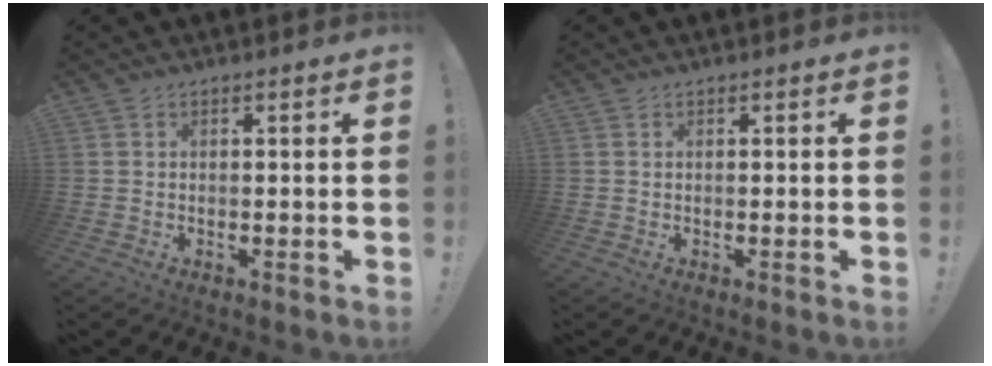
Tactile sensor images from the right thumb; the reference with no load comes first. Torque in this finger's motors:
{"motor_torque": [-0.04, 0.19, 0.01, -0.11, 0.00]}